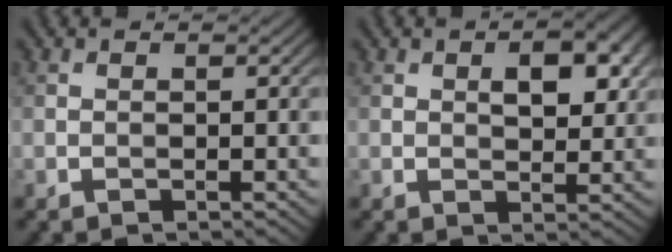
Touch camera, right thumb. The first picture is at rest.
{"total": 5.4, "force": [1.6, 2.8, 4.3], "torque": [-0.061, 0.001, 0.024]}